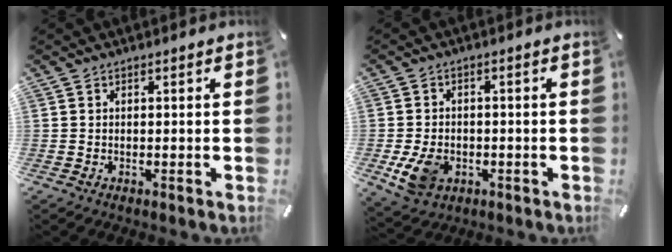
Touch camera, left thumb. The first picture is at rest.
{"total": 7.5, "force": [-2.1, 5.6, 4.5], "torque": [-0.086, 0.001, -0.039]}